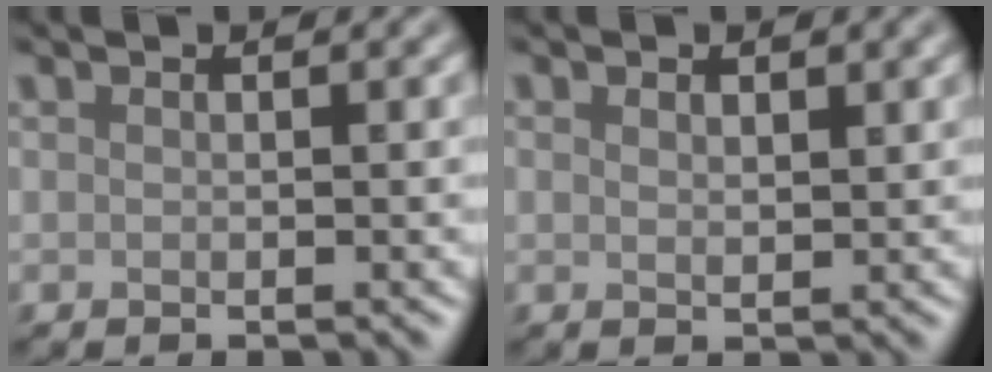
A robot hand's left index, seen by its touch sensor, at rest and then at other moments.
{"total": 1.2, "force": [0.7, 0.6, 0.8], "torque": [-0.012, -0.001, 0.015]}